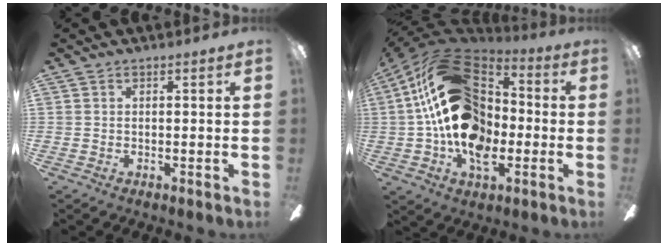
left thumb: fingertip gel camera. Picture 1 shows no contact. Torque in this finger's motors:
{"motor_torque": [2.31, 2.70, 2.77, 0.00, 0.63]}